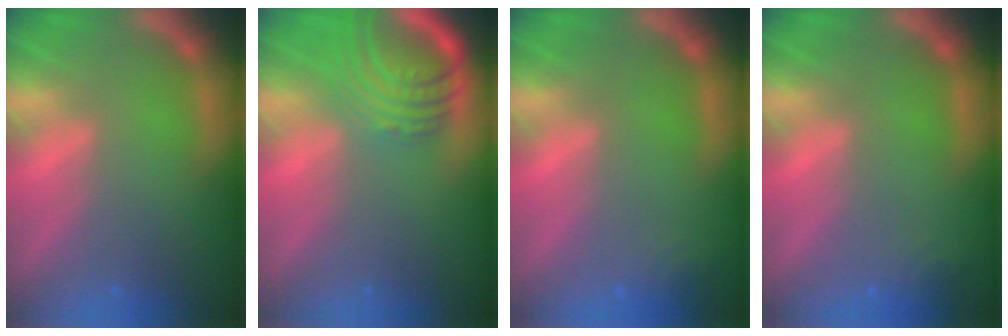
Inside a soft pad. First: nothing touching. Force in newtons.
{"total": 7.1}
{"total": 1.9}
{"total": 1.9}